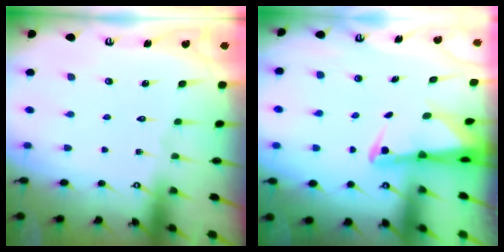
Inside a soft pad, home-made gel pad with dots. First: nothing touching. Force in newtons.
{"total": 3.3, "press": 3.2, "slide": 0.6}